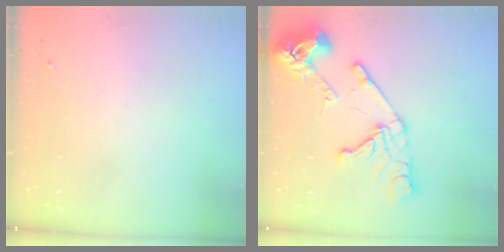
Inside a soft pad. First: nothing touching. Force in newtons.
{"total": 17.0, "press": 16.9, "slide": 1.9}